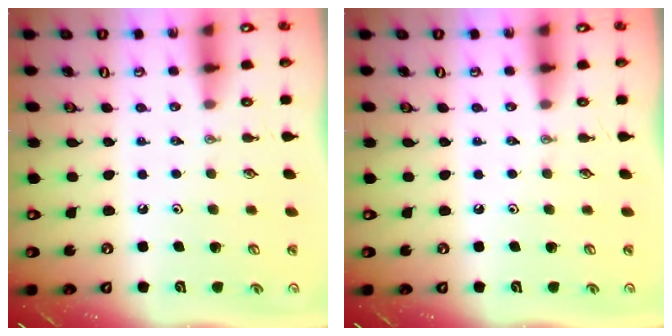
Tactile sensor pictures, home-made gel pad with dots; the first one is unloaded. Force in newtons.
{"total": 0.0}